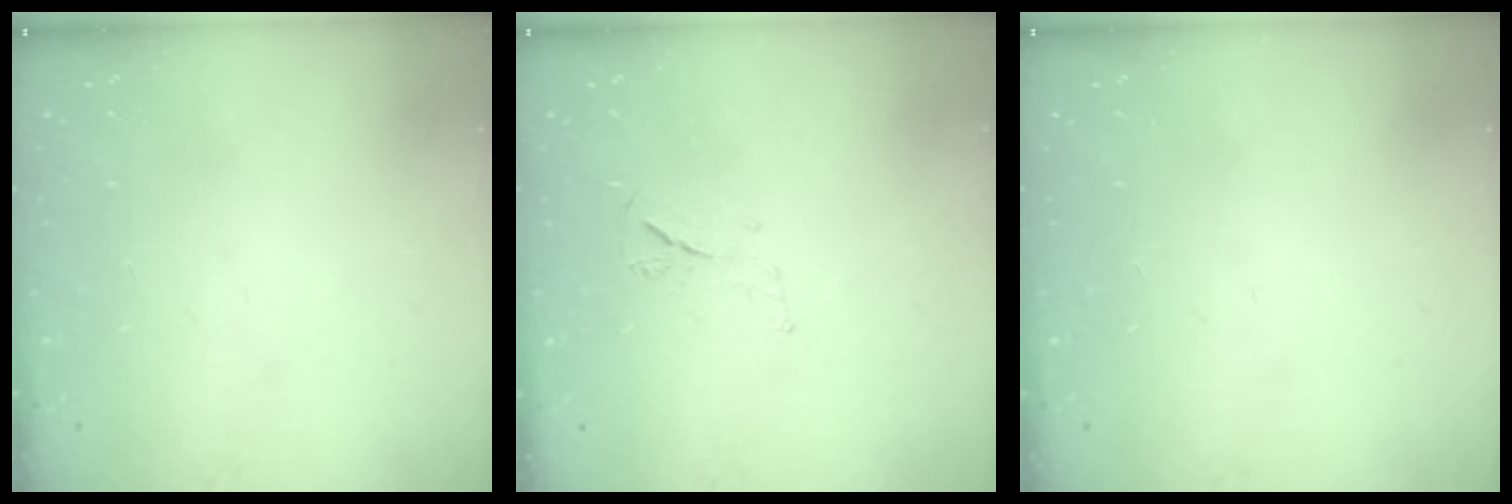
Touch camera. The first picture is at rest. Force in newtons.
{"total": 4.7, "press": 4.6, "slide": 0.8}
{"total": 0.0}